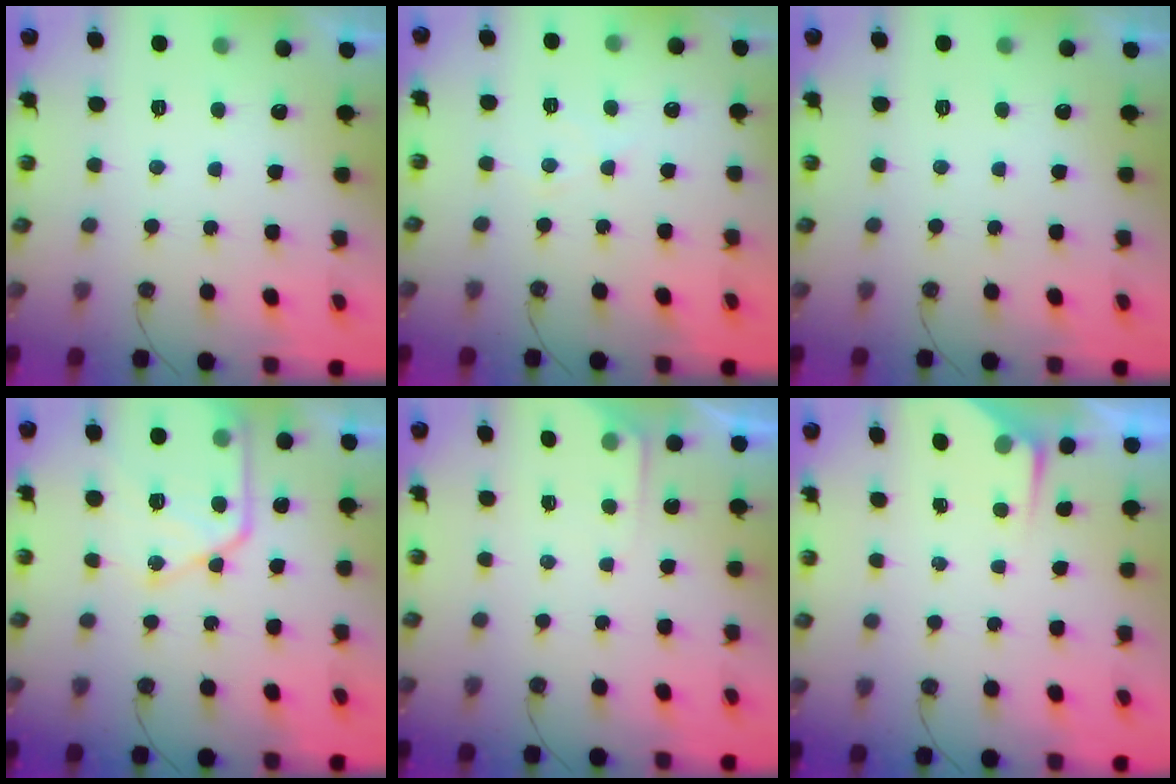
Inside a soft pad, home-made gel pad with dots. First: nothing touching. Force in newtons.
{"total": 4.6, "press": 4.6, "slide": 0.6}
{"total": 0.0}
{"total": 16.0, "press": 16.0, "slide": 1.5}
{"total": 3.4, "press": 3.3, "slide": 0.5}
{"total": 2.9, "press": 2.9, "slide": 0.5}